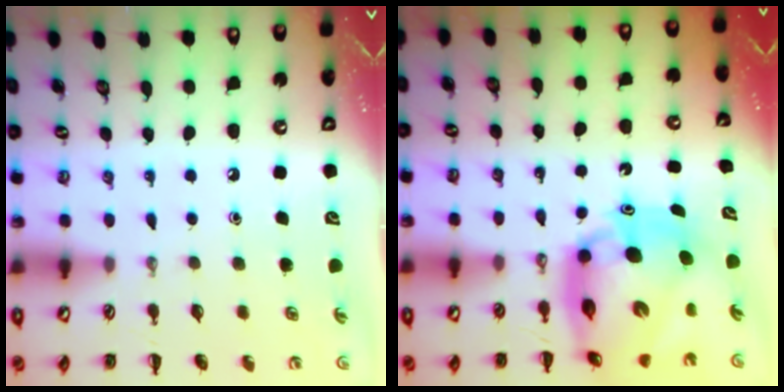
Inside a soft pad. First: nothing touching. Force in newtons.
{"total": 14.9, "press": 14.3, "slide": 4.0}